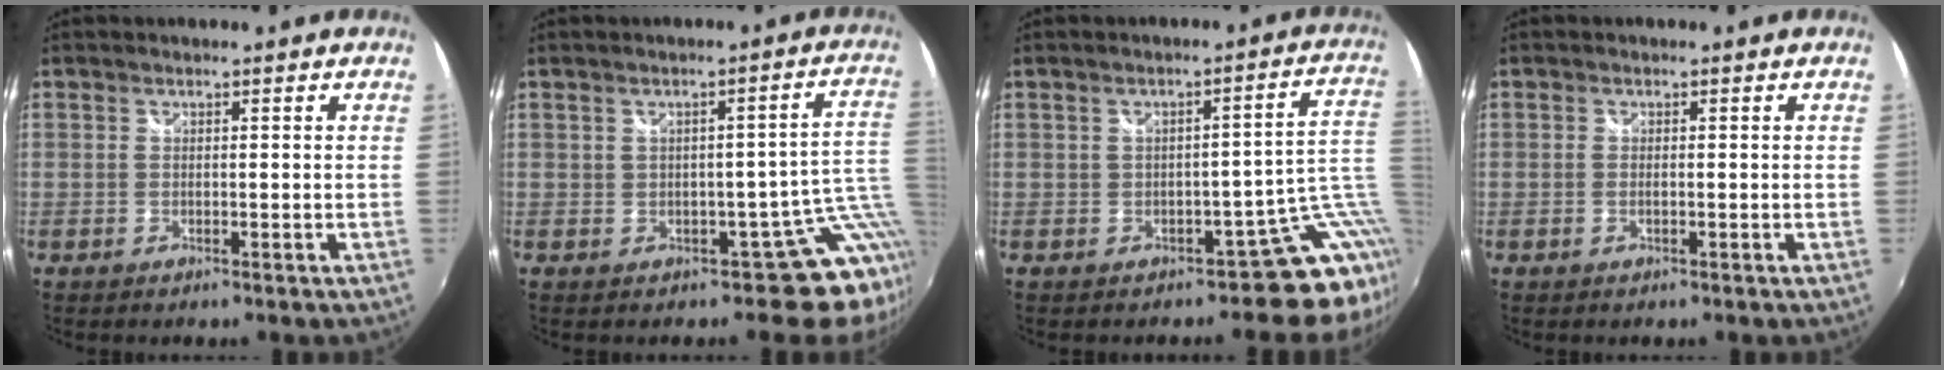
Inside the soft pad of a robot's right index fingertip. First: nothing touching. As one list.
[{"total": 6.5, "force": [-0.6, 5.0, 4.0], "torque": [-0.020, 0.030, 0.001]}, {"total": 6.1, "force": [-1.2, 4.1, 4.4], "torque": [-0.021, 0.027, -0.012]}, {"total": 0.6, "force": [-0.2, 0.1, 0.5], "torque": [-0.012, 0.001, -0.003]}]